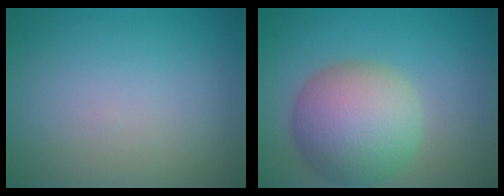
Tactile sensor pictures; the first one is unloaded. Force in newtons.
{"total": 8.5, "press": 8.5, "slide": 0.3}